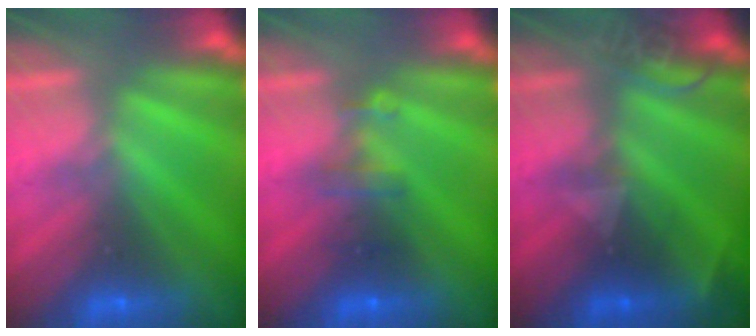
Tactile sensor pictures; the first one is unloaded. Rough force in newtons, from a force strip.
{"total": 2.8}
{"total": 2.2}